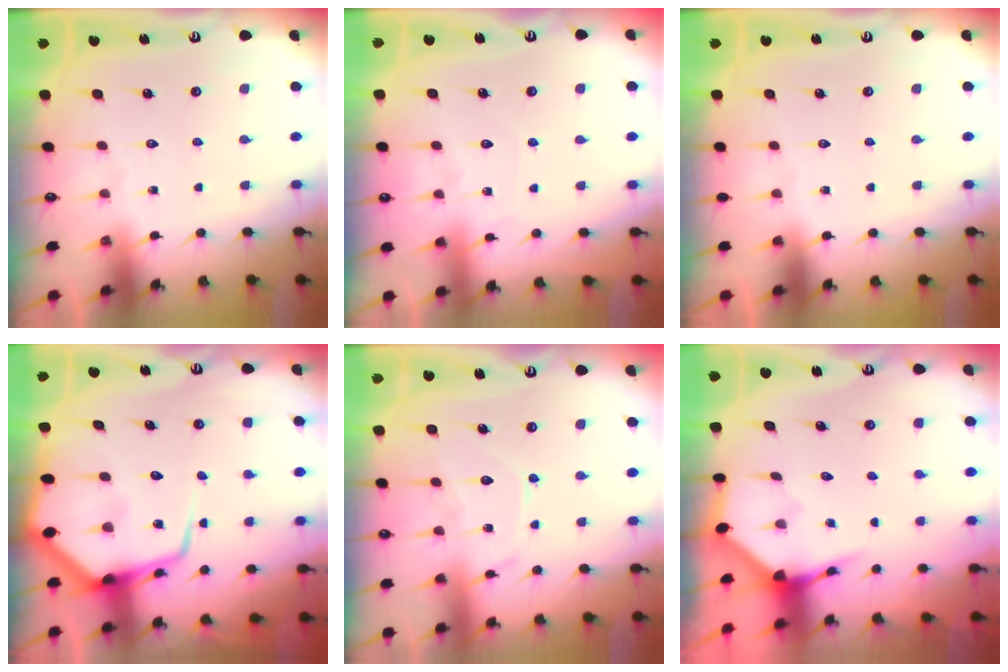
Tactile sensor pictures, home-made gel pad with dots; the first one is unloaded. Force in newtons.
{"total": 5.1, "press": 5.0, "slide": 0.7}
{"total": 0.0}
{"total": 12.4, "press": 12.3, "slide": 1.3}
{"total": 10.2, "press": 10.2, "slide": 0.8}
{"total": 3.9, "press": 3.9, "slide": 0.3}